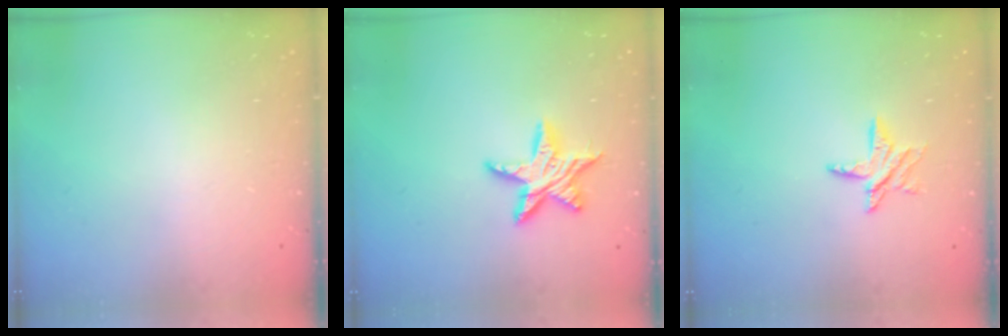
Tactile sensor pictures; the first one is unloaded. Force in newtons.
{"total": 10.7, "press": 10.7, "slide": 0.7}
{"total": 6.3, "press": 6.3, "slide": 0.4}